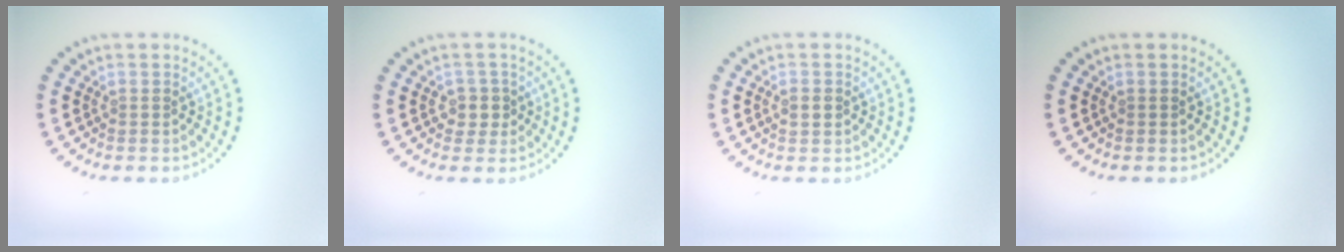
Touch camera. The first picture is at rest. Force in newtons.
{"total": 1.7, "press": 1.5, "slide": 0.9}
{"total": 0.8, "press": 0.8, "slide": 0.2}
{"total": 0.0}